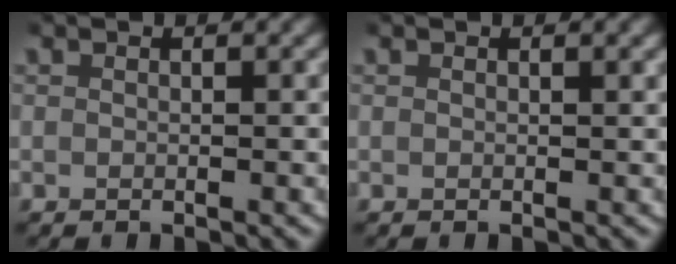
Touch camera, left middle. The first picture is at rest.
{"total": 0.0}